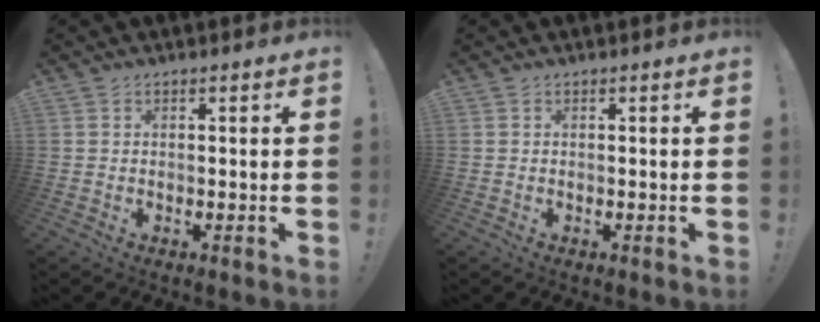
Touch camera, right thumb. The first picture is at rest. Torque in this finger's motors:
{"motor_torque": [-0.04, 0.04, 0.00, 0.00, 0.00]}